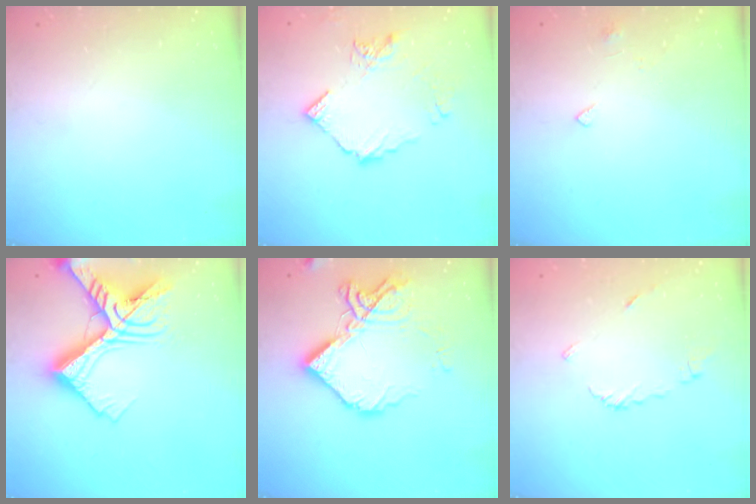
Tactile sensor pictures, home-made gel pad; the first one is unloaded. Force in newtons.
{"total": 11.0, "press": 10.9, "slide": 1.3}
{"total": 2.8, "press": 2.8, "slide": 0.4}
{"total": 20.9, "press": 20.7, "slide": 2.5}
{"total": 16.5, "press": 16.4, "slide": 1.3}
{"total": 7.1, "press": 7.1, "slide": 0.5}